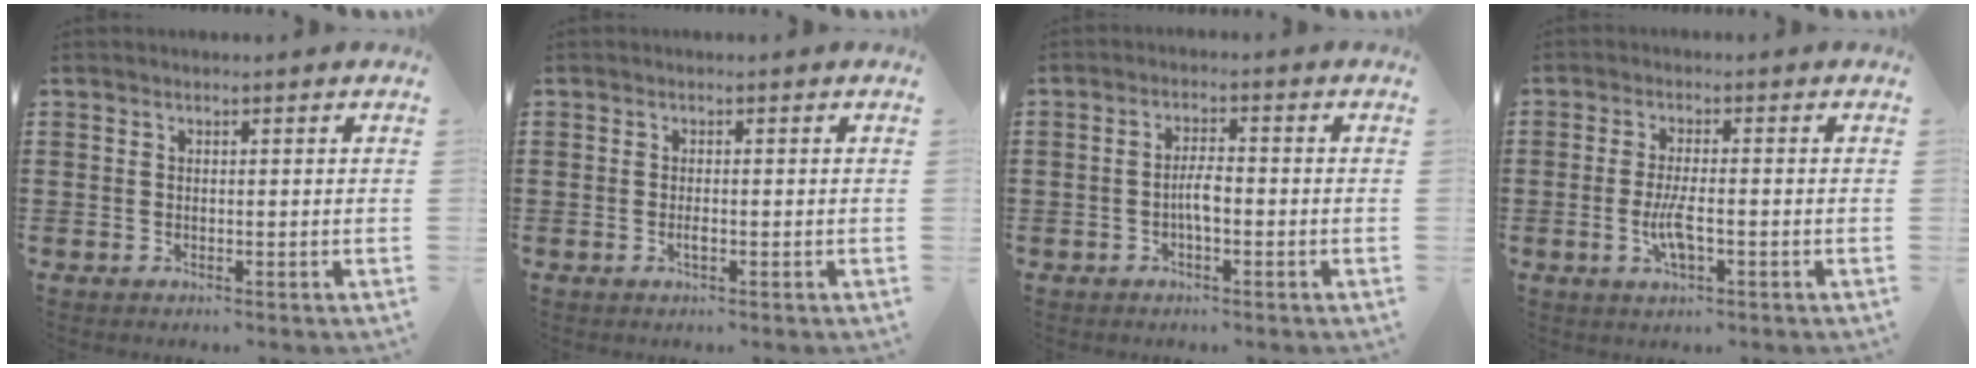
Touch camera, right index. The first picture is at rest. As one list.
[{"total": 1.2, "force": [-0.4, 0.3, 1.1], "torque": [-0.022, -0.002, -0.008]}, {"total": 3.2, "force": [-0.9, 0.9, 2.9], "torque": [-0.061, 0.003, -0.020]}, {"total": 4.6, "force": [-1.3, 1.2, 4.3], "torque": [-0.093, -0.004, -0.029]}]